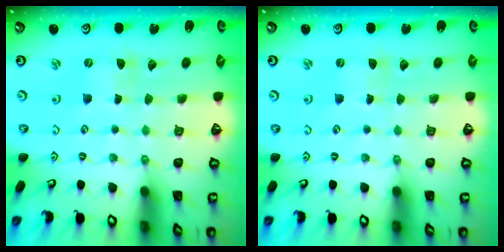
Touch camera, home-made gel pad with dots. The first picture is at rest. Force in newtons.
{"total": 0.0}